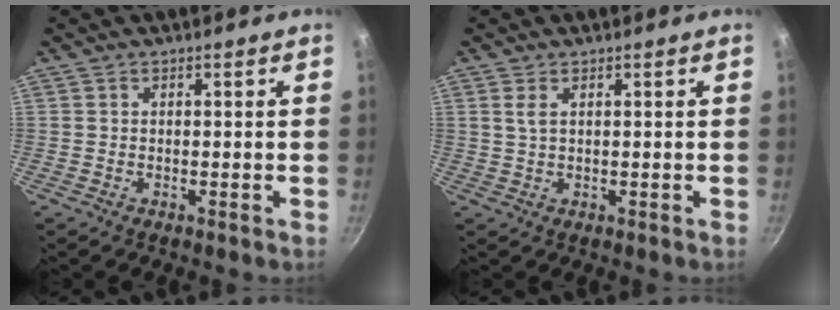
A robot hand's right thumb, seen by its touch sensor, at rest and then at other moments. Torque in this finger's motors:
{"motor_torque": [-0.35, 0.02, -0.02, 0.08, -0.01]}